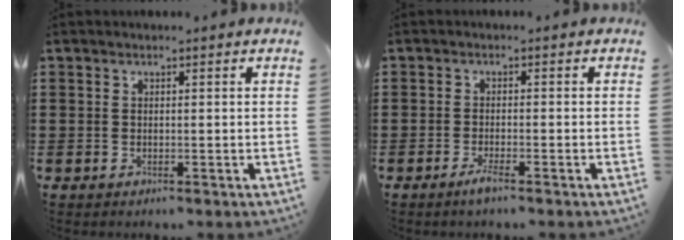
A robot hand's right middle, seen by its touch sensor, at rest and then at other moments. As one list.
[{"total": 2.0, "force": [-1.2, 0.2, 1.6], "torque": [-0.035, -0.003, -0.025]}]